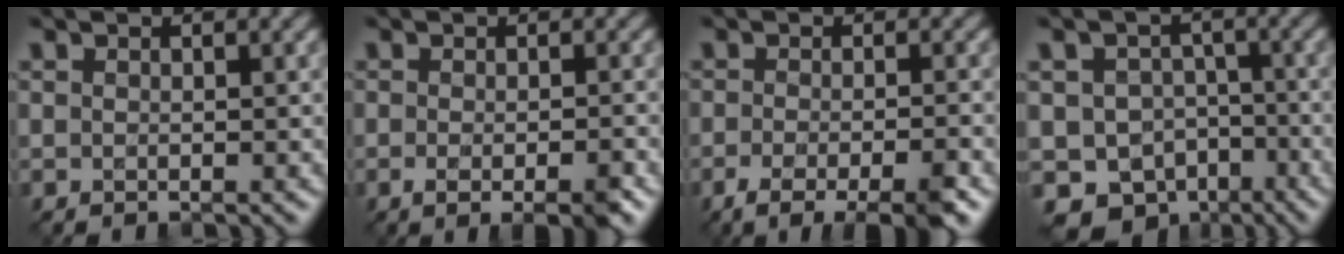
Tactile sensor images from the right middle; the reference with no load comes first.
{"total": 3.5, "force": [-1.5, 0.8, 3.0], "torque": [-0.048, -0.008, -0.022]}
{"total": 5.6, "force": [-3.3, 1.3, 4.3], "torque": [-0.067, -0.010, -0.053]}
{"total": 7.4, "force": [-4.3, 5.4, 2.5], "torque": [-0.024, -0.012, -0.068]}